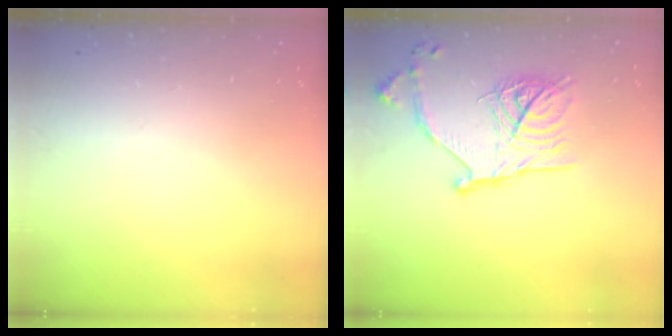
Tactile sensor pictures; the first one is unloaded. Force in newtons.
{"total": 19.4, "press": 19.3, "slide": 1.5}